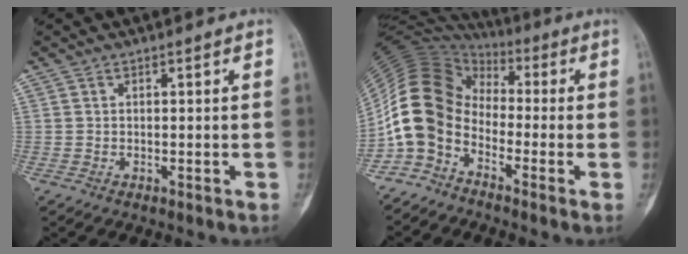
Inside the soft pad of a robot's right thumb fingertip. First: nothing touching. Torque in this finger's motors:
{"motor_torque": [0.33, 0.57, 2.14, -0.63, 0.32]}